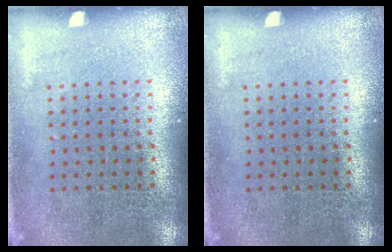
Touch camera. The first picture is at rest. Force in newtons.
{"total": 0.0}